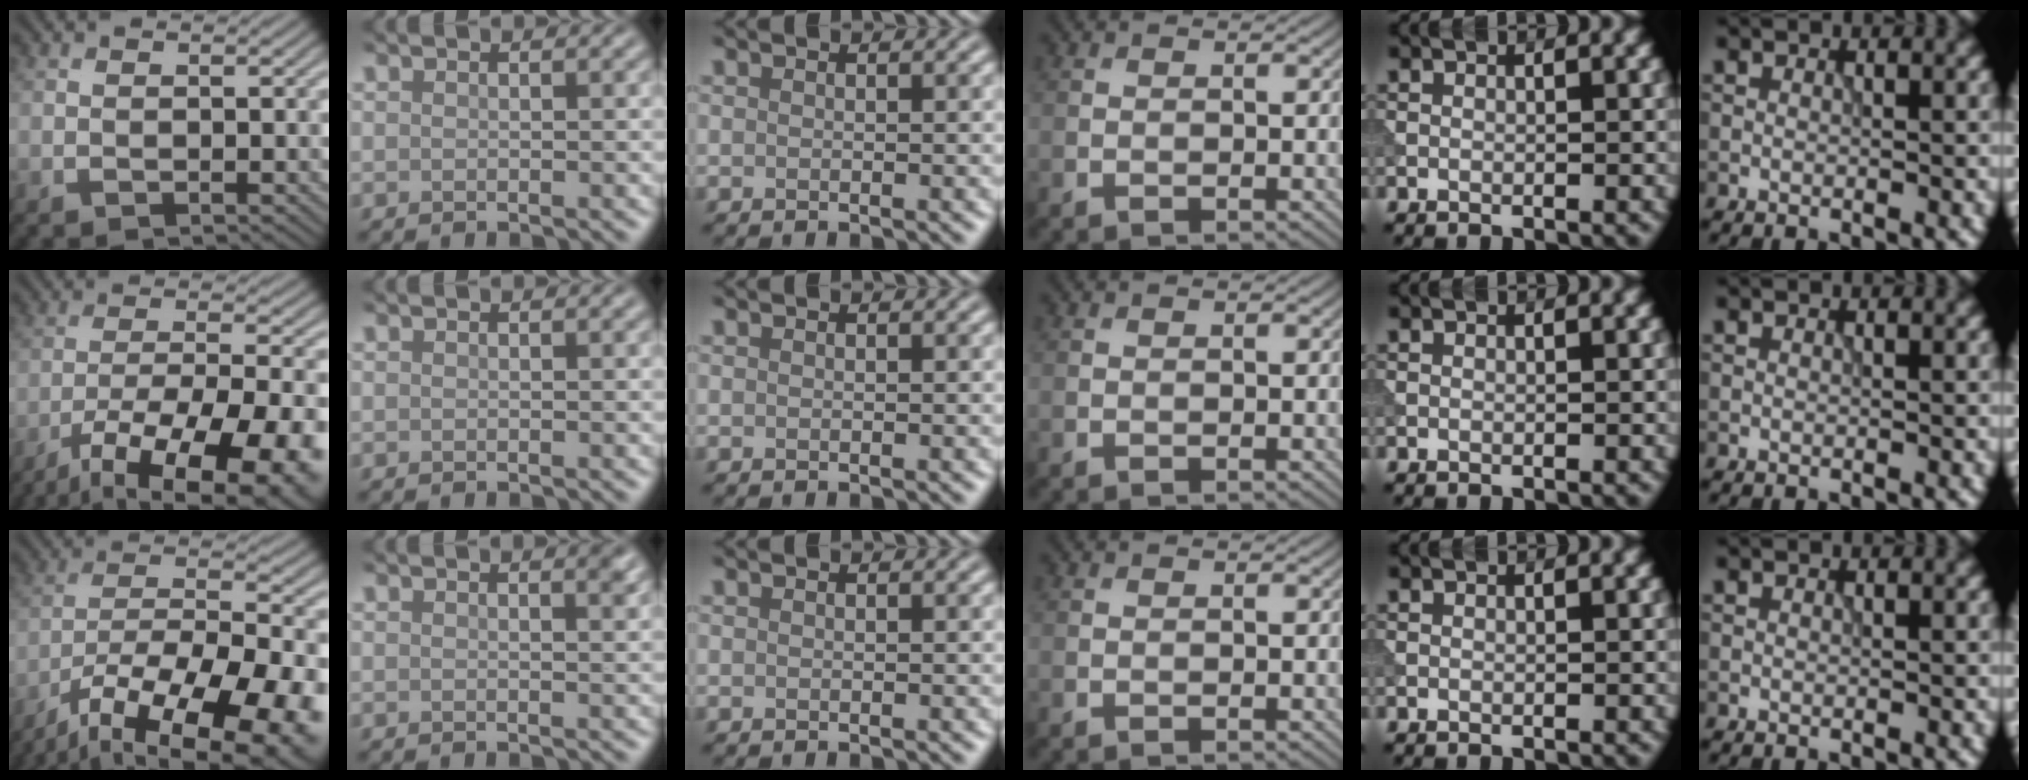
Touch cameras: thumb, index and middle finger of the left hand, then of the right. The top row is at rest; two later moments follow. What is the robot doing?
{"motion": "extract", "object": "tissue"}